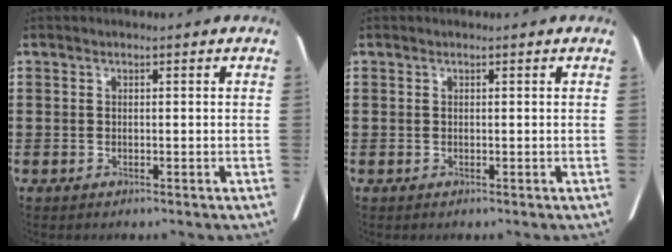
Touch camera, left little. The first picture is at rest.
{"total": 0.0}